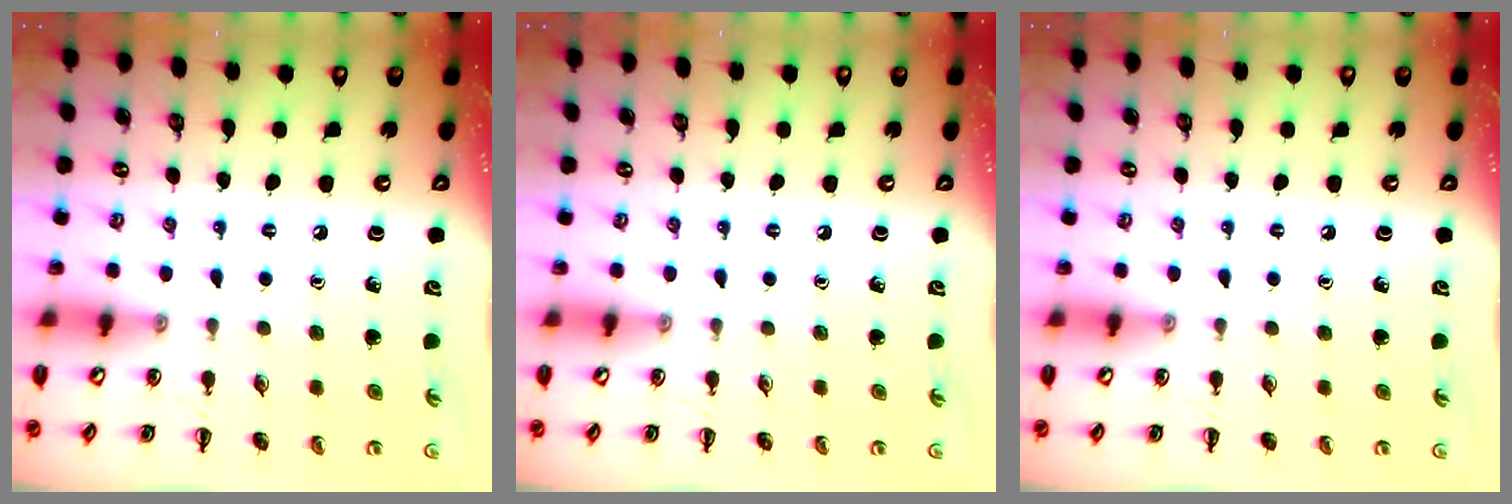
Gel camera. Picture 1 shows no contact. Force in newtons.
{"total": 0.0}
{"total": 0.0}